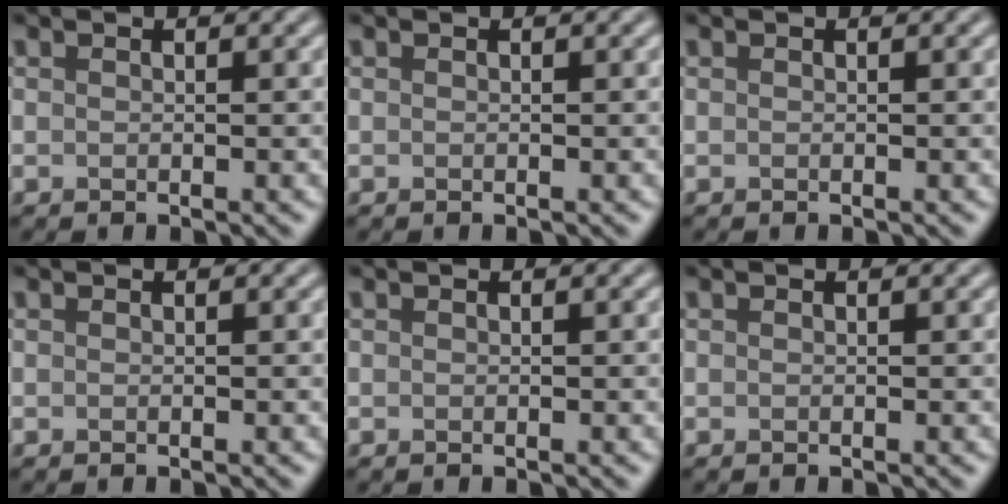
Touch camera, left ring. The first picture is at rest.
{"total": 0.0}
{"total": 0.0}
{"total": 0.0}
{"total": 0.0}
{"total": 0.0}